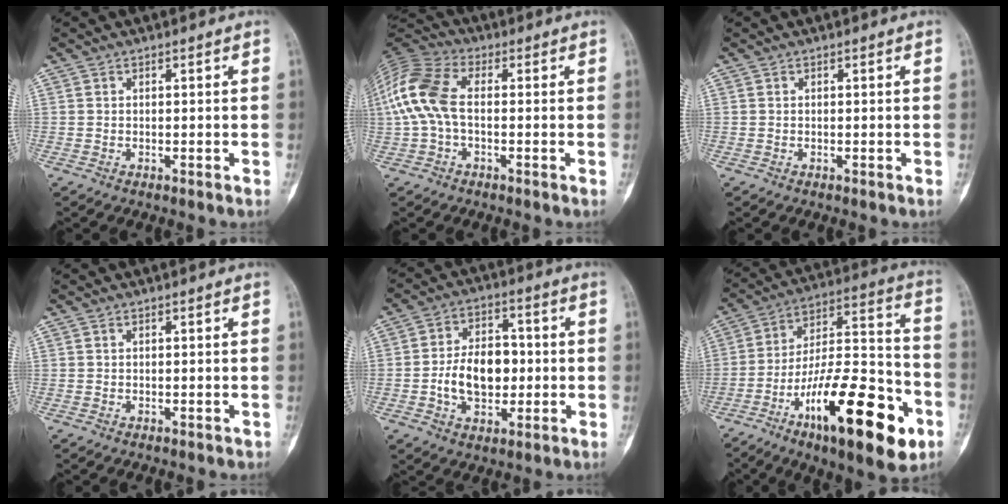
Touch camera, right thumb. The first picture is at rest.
{"total": 12.2, "force": [0.1, 7.0, 10.0], "torque": [-0.229, 0.030, -0.006]}
{"total": 0.0}
{"total": 0.0}
{"total": 11.4, "force": [-1.1, 7.5, 8.5], "torque": [-0.115, 0.020, -0.020]}
{"total": 27.2, "force": [-12.3, 8.9, 22.6], "torque": [-0.339, 0.065, -0.191]}